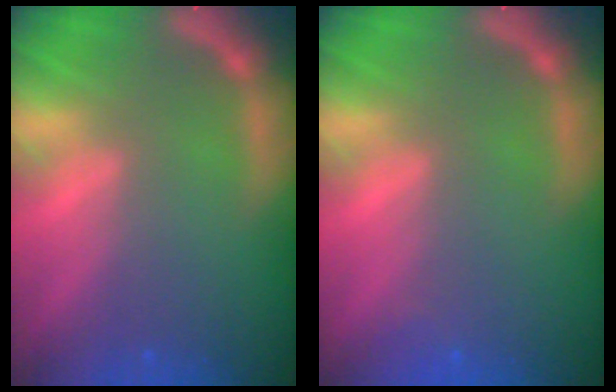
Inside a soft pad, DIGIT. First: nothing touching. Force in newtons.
{"total": 0.9}